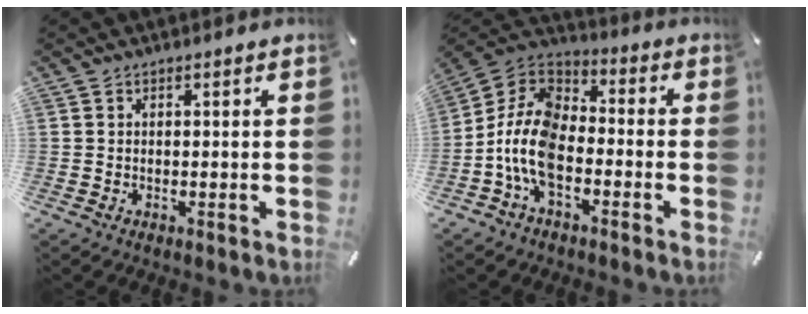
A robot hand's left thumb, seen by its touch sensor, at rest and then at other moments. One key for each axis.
{"total": 12.8, "fx": -6.0, "fy": 7.5, "fz": 8.4, "tx": -0.197, "ty": 0.011, "tz": -0.120}